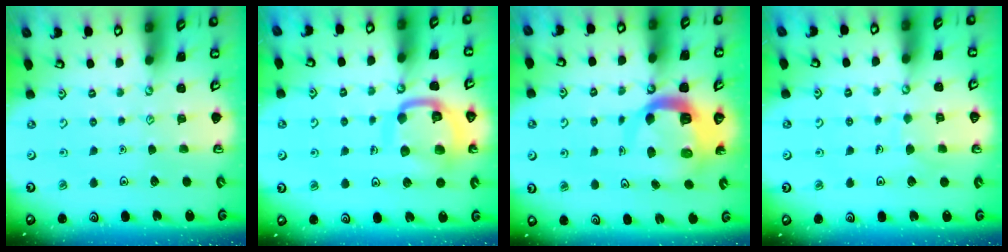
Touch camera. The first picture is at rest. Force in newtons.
{"total": 14.0, "press": 13.9, "slide": 1.4}
{"total": 9.3, "press": 9.2, "slide": 1.3}
{"total": 5.1, "press": 5.1, "slide": 0.3}